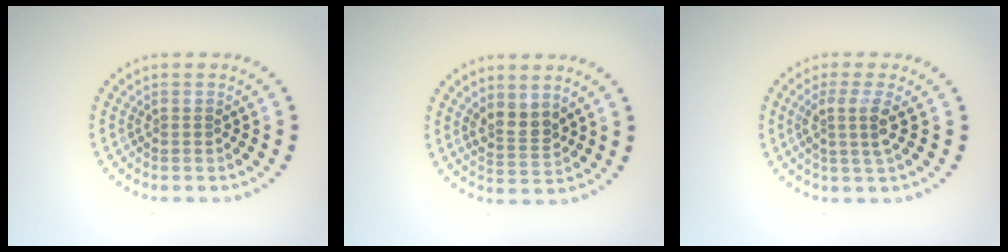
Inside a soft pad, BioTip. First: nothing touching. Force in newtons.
{"total": 2.5, "press": 2.2, "slide": 1.1}
{"total": 2.6, "press": 2.1, "slide": 1.6}